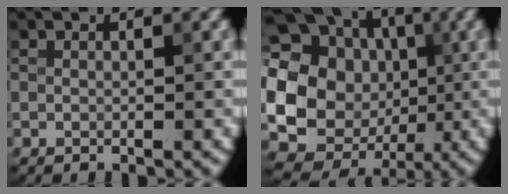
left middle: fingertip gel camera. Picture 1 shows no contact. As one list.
[{"total": 19.9, "force": [1.3, 18.3, 7.7], "torque": [-0.178, 0.006, -0.009]}]